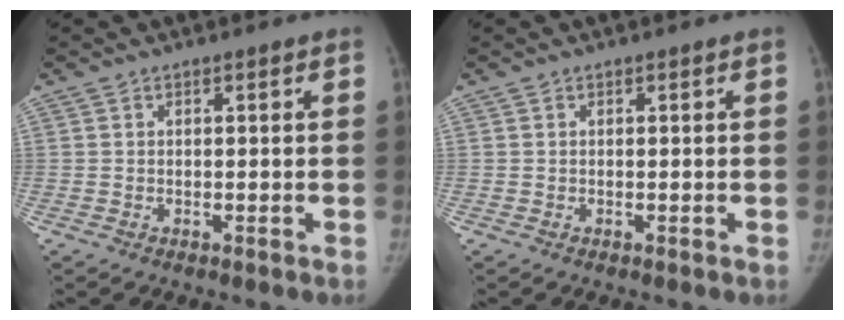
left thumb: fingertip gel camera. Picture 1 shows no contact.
{"total": 0.0}